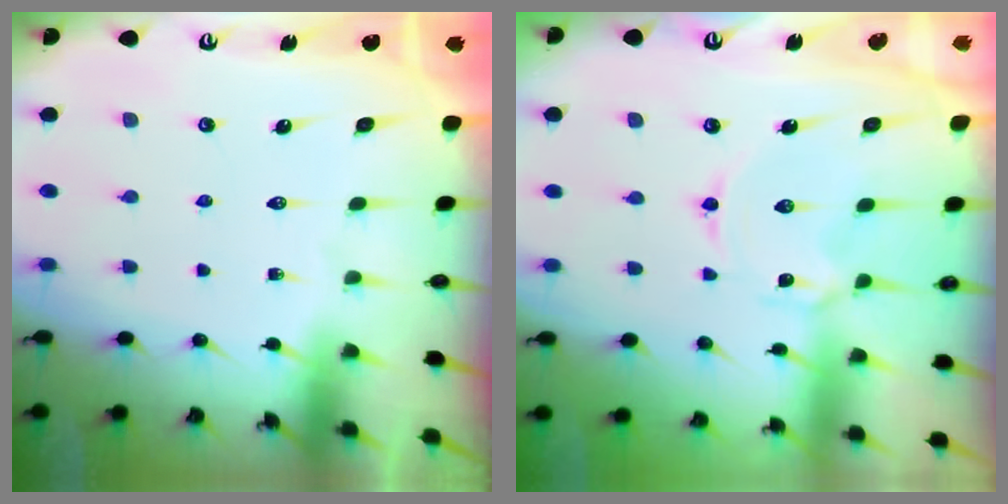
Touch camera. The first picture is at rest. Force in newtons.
{"total": 2.3, "press": 2.3, "slide": 0.4}